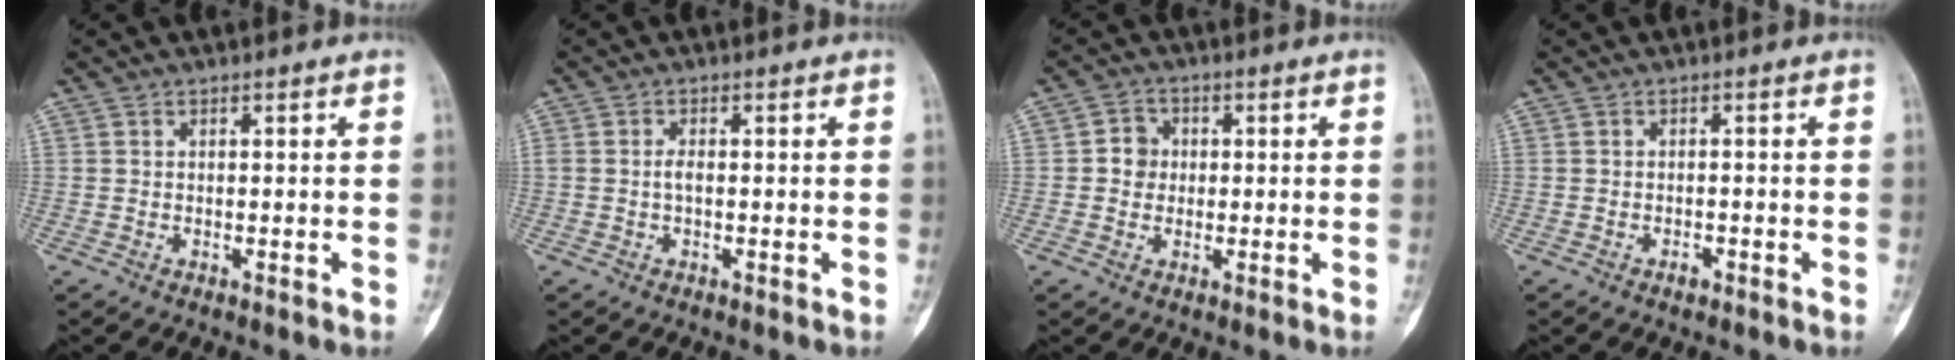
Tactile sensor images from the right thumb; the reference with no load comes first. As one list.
[{"total": 1.3, "force": [-0.2, 0.6, 1.2], "torque": [-0.024, 0.001, -0.004]}, {"total": 3.8, "force": [0.1, 3.5, 1.5], "torque": [-0.002, 0.008, -0.004]}, {"total": 1.2, "force": [-0.8, 0.6, 0.7], "torque": [-0.011, 0.005, -0.014]}]